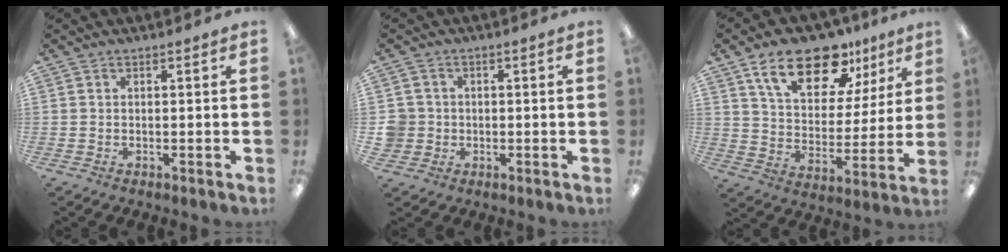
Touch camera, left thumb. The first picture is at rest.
{"total": 4.3, "force": [-0.3, 4.3, 0.3], "torque": [-0.012, 0.005, -0.005]}
{"total": 17.7, "force": [12.1, 8.7, 9.6], "torque": [-0.163, -0.059, 0.211]}